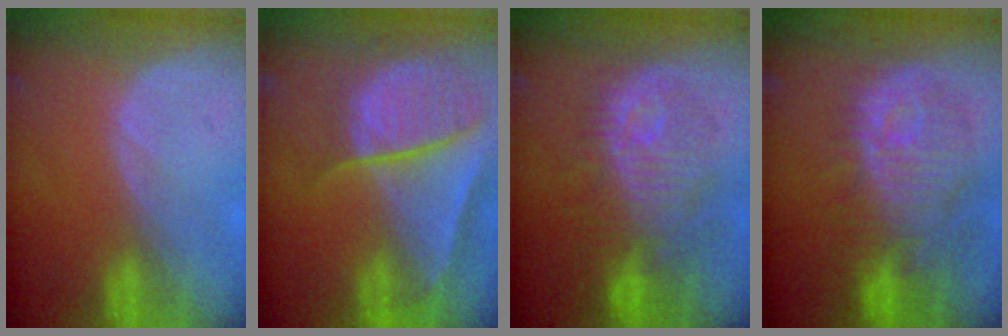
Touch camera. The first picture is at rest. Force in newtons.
{"total": 10.1, "press": 8.4, "slide": 5.5}
{"total": 10.5, "press": 10.2, "slide": 2.3}
{"total": 11.9, "press": 10.8, "slide": 4.9}